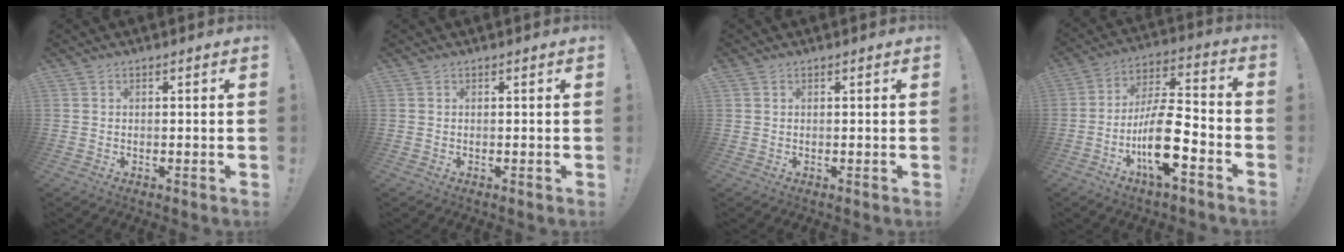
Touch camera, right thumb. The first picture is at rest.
{"total": 0.0}
{"total": 0.0}
{"total": 17.2, "force": [-6.8, 6.5, 14.4], "torque": [-0.271, 0.042, -0.107]}